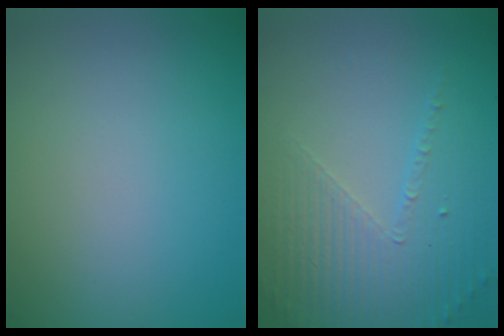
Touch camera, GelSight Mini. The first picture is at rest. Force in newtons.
{"total": 5.2, "press": 3.2, "slide": 4.1}